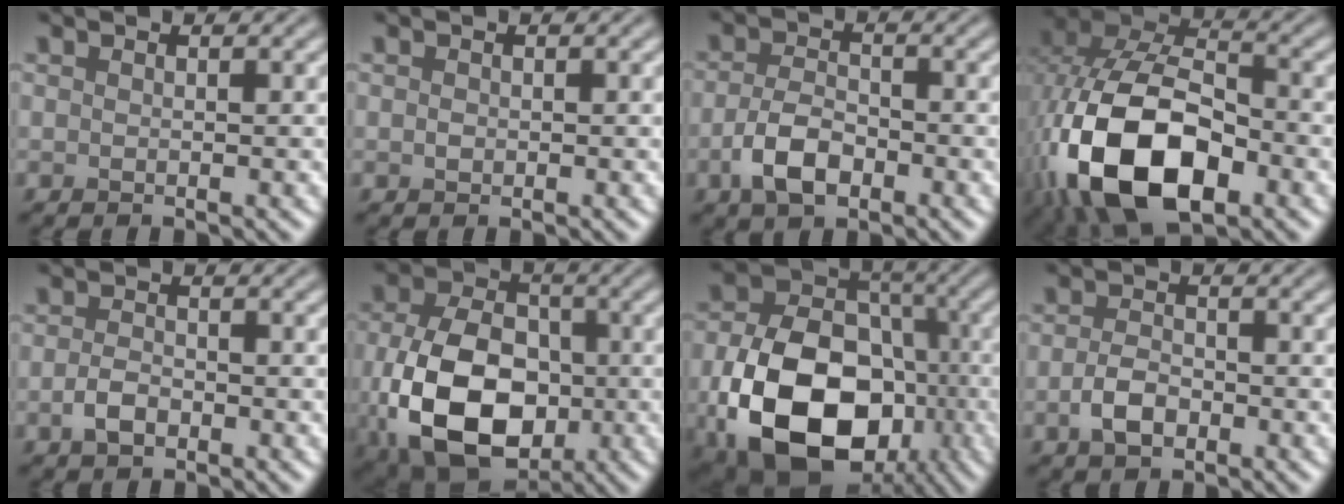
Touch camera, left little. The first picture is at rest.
{"total": 0.6, "force": [0.0, 0.6, 0.3], "torque": [-0.006, 0.000, -0.003]}
{"total": 4.1, "force": [-1.9, 2.2, 2.8], "torque": [-0.059, -0.001, -0.042]}
{"total": 16.3, "force": [-5.4, 9.6, 12.0], "torque": [-0.248, -0.032, -0.094]}
{"total": 2.0, "force": [-1.0, 1.2, 1.3], "torque": [-0.028, 0.000, -0.023]}
{"total": 13.2, "force": [-2.8, 8.9, 9.4], "torque": [-0.198, -0.037, -0.046]}
{"total": 15.3, "force": [-5.1, 10.5, 9.9], "torque": [-0.190, -0.042, -0.089]}
{"total": 2.8, "force": [-1.2, 1.7, 1.9], "torque": [-0.037, 0.000, -0.027]}